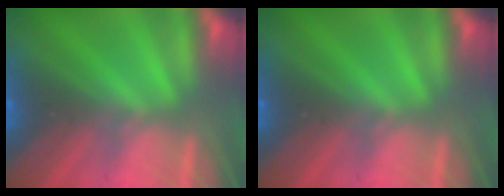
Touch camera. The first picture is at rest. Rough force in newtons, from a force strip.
{"total": 0.0}